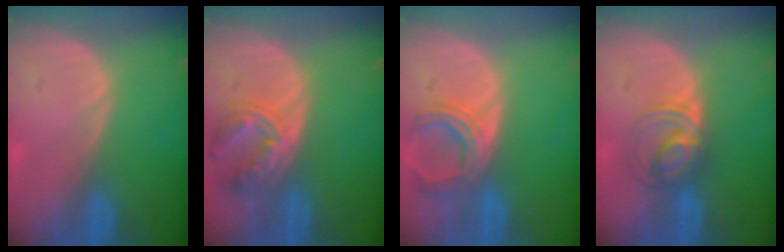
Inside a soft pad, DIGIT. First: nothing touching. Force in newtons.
{"total": 7.9, "press": 6.9, "slide": 3.8}
{"total": 5.8, "press": 5.8, "slide": 0.9}
{"total": 5.5, "press": 5.5, "slide": 0.6}